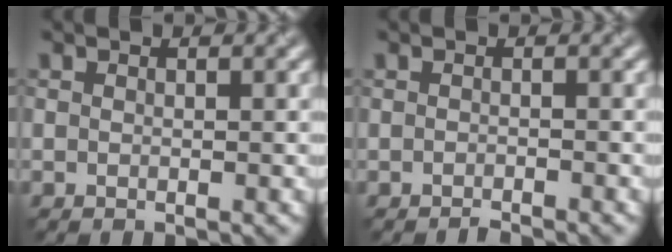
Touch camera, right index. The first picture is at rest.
{"total": 1.3, "force": [-1.2, 0.1, 0.4], "torque": [0.000, 0.001, -0.024]}